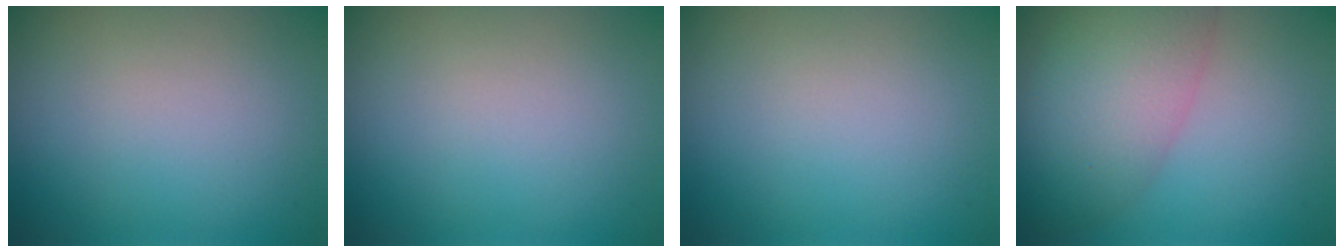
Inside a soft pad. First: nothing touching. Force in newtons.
{"total": 0.0}
{"total": 0.0}
{"total": 6.8, "press": 6.7, "slide": 0.5}